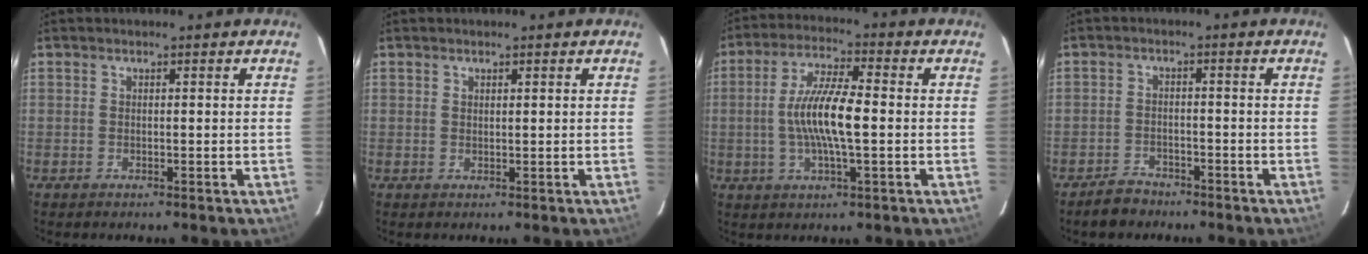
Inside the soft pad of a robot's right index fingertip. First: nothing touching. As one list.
[{"total": 0.6, "force": [0.5, 0.2, 0.3], "torque": [-0.005, 0.001, 0.010]}, {"total": 10.5, "force": [-0.8, 2.1, 10.3], "torque": [-0.201, 0.004, -0.015]}, {"total": 4.1, "force": [-3.4, 2.3, 0.7], "torque": [-0.024, 0.012, -0.054]}]